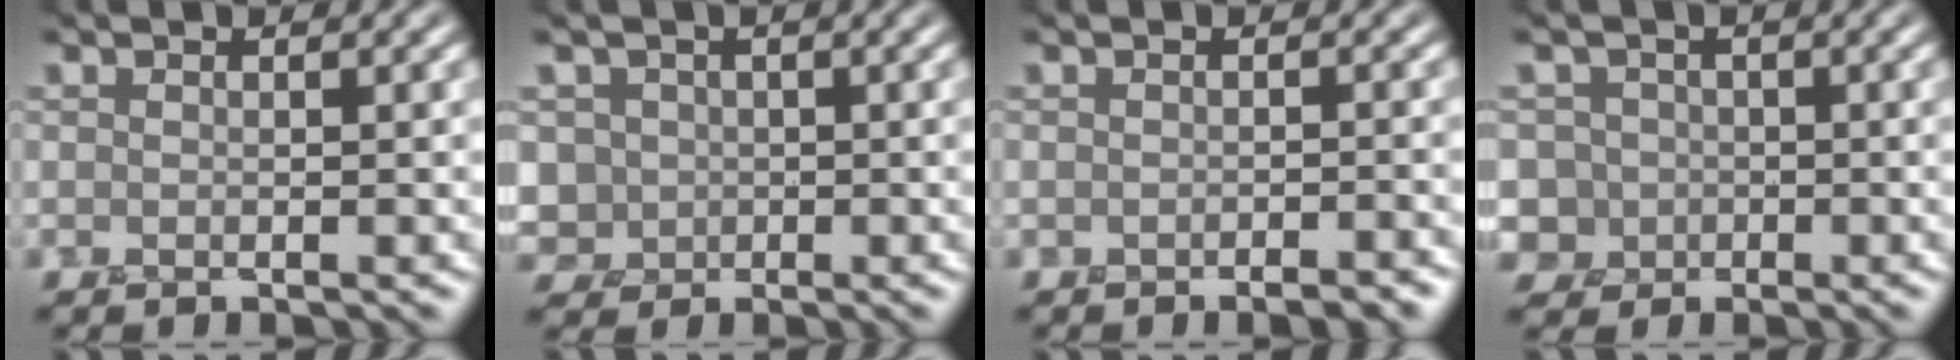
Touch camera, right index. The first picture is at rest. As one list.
[{"total": 3.2, "force": [0.9, 3.0, 0.3], "torque": [0.002, 0.017, 0.017]}, {"total": 1.6, "force": [-1.3, 0.4, 0.9], "torque": [-0.006, 0.003, -0.015]}, {"total": 4.6, "force": [0.6, 4.5, 0.7], "torque": [-0.004, 0.032, -0.012]}]